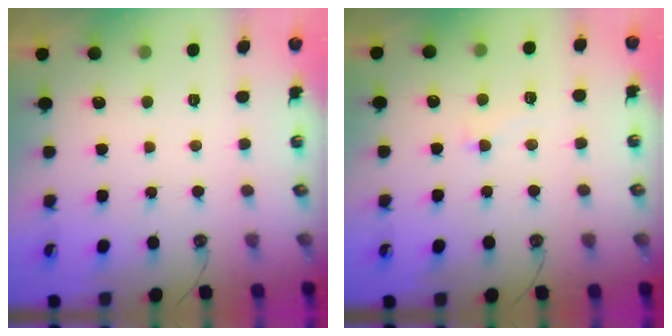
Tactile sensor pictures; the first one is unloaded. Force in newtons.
{"total": 3.0, "press": 2.9, "slide": 0.7}